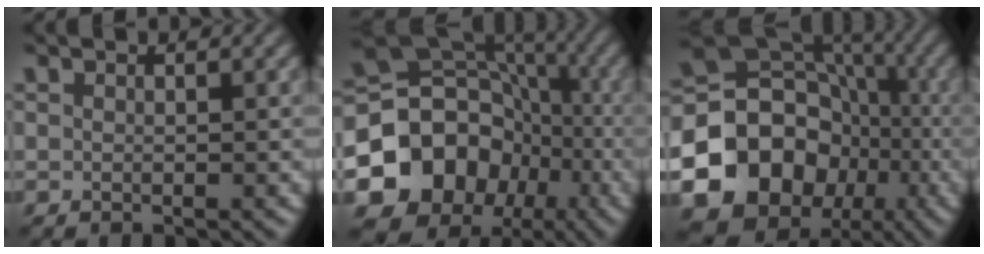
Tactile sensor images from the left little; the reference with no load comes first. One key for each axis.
{"total": 13.5, "fx": -4.3, "fy": 11.3, "fz": 6.1, "tx": -0.137, "ty": -0.012, "tz": -0.079}
{"total": 18.5, "fx": -6.1, "fy": 15.8, "fz": 7.6, "tx": -0.142, "ty": -0.021, "tz": -0.119}